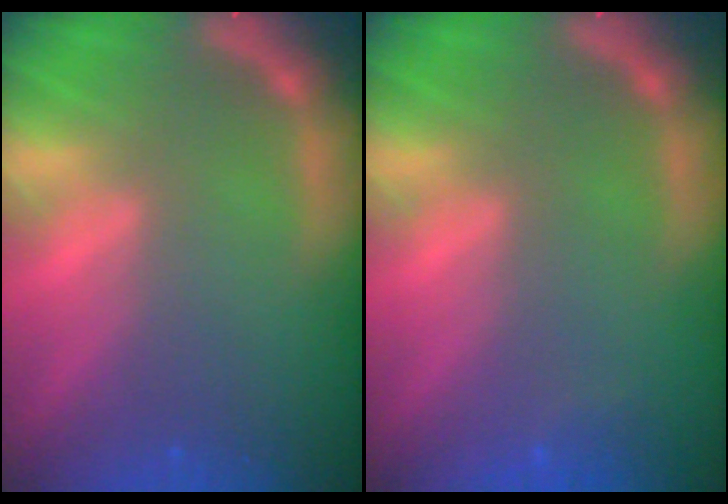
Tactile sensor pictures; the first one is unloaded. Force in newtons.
{"total": 0.9}